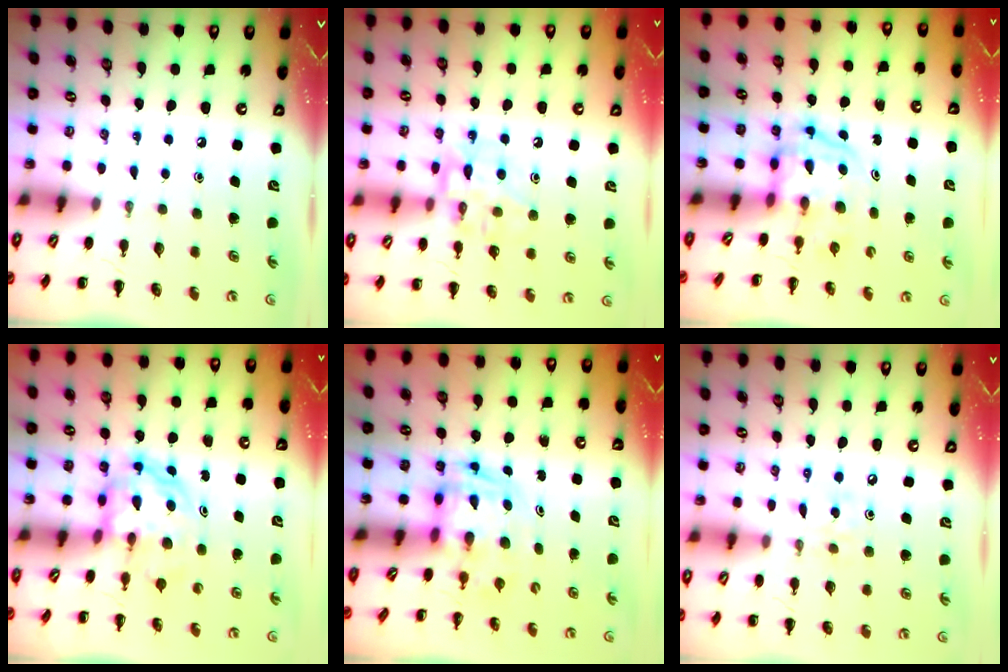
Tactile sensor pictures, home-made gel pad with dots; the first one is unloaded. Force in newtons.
{"total": 11.8, "press": 11.8, "slide": 1.2}
{"total": 3.8, "press": 3.8, "slide": 0.6}
{"total": 5.0, "press": 4.9, "slide": 1.2}
{"total": 2.7, "press": 2.6, "slide": 0.5}
{"total": 4.6, "press": 4.4, "slide": 1.1}